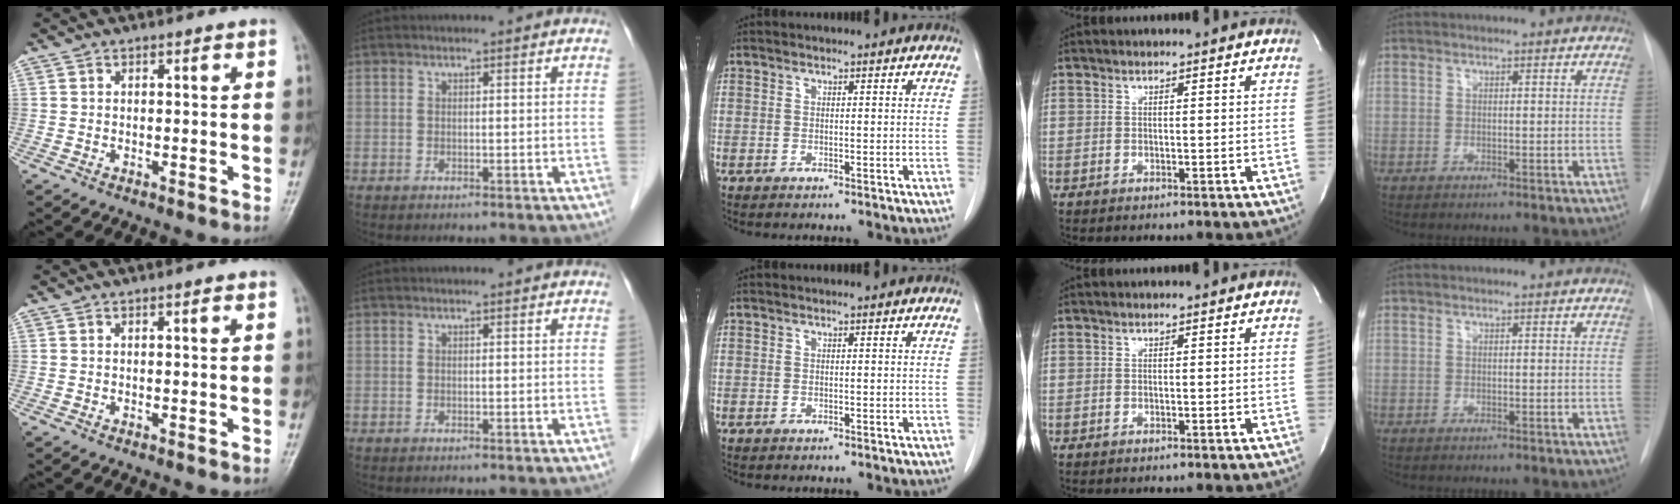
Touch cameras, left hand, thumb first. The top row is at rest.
{"thumb": {"total": 0.9, "force": [0.4, 0.1, 0.8], "torque": [-0.013, 0.001, 0.005]}, "index": {"total": 0.7, "force": [0.7, 0.1, 0.2], "torque": [-0.008, 0.005, 0.006]}}